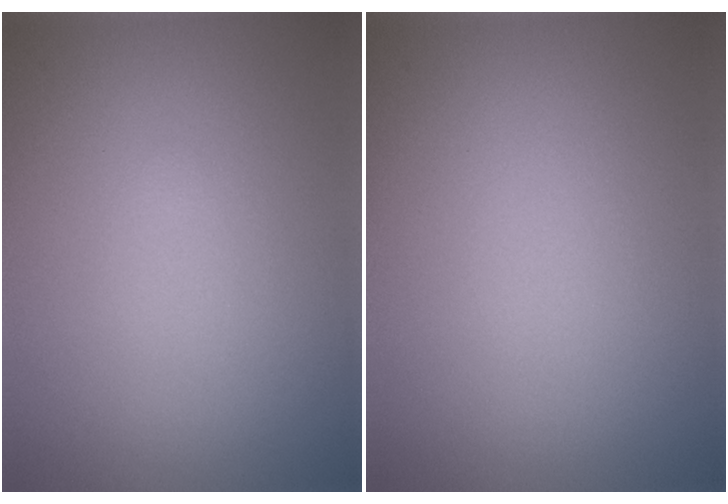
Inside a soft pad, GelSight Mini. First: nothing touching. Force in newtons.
{"total": 0.0}